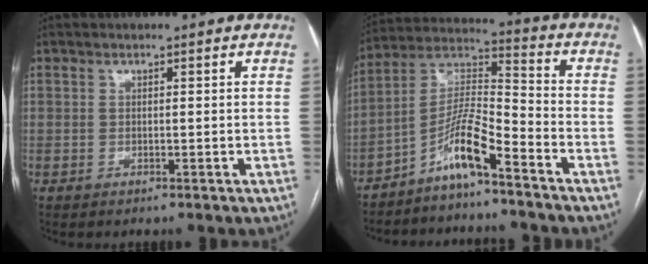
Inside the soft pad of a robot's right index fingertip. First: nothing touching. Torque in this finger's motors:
{"motor_torque": [0.94, -0.05, 0.21, 0.14]}